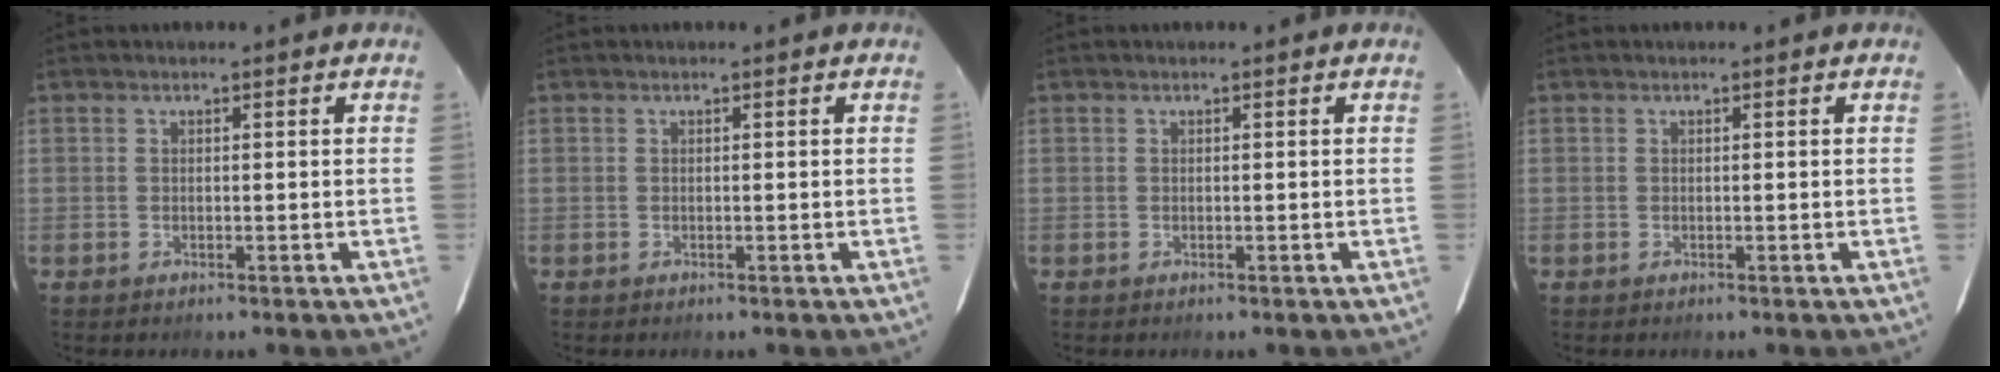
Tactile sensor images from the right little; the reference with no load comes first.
{"total": 0.0}
{"total": 0.0}
{"total": 0.0}